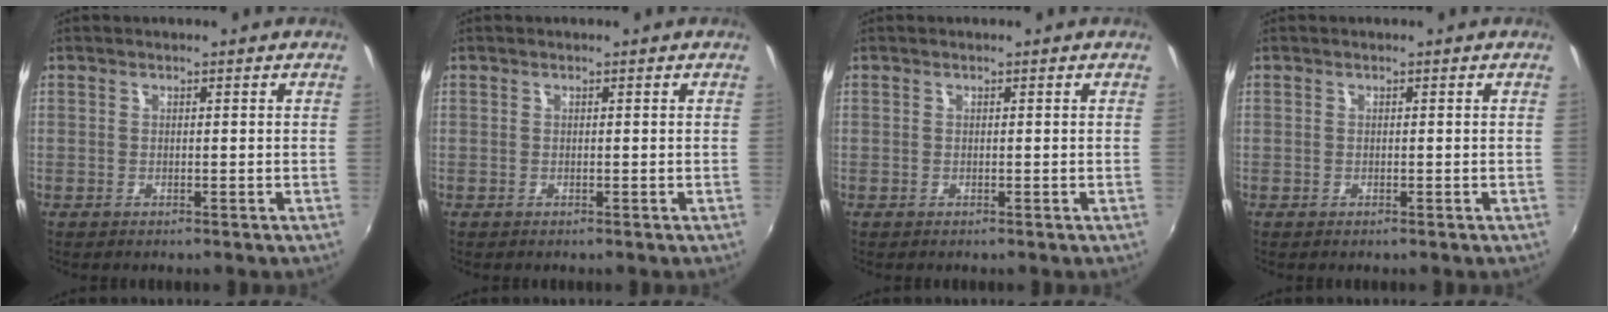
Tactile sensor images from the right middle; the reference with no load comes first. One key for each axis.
{"total": 0.0}
{"total": 0.0}
{"total": 0.0}